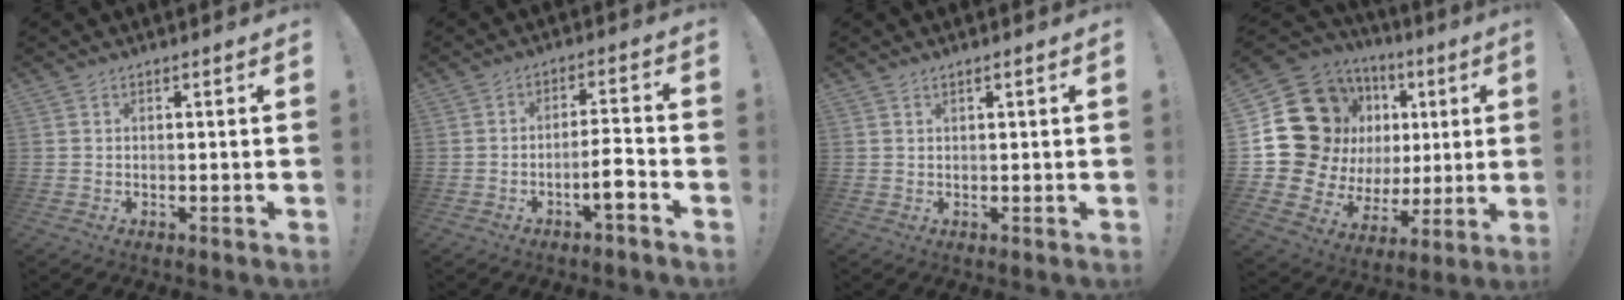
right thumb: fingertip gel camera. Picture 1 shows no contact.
{"total": 6.5, "force": [-3.6, 1.5, 5.2], "torque": [-0.075, 0.014, -0.060]}
{"total": 1.0, "force": [0.6, -0.1, 0.7], "torque": [-0.020, 0.002, 0.012]}
{"total": 22.1, "force": [7.1, 17.7, 11.3], "torque": [-0.177, -0.069, 0.191]}